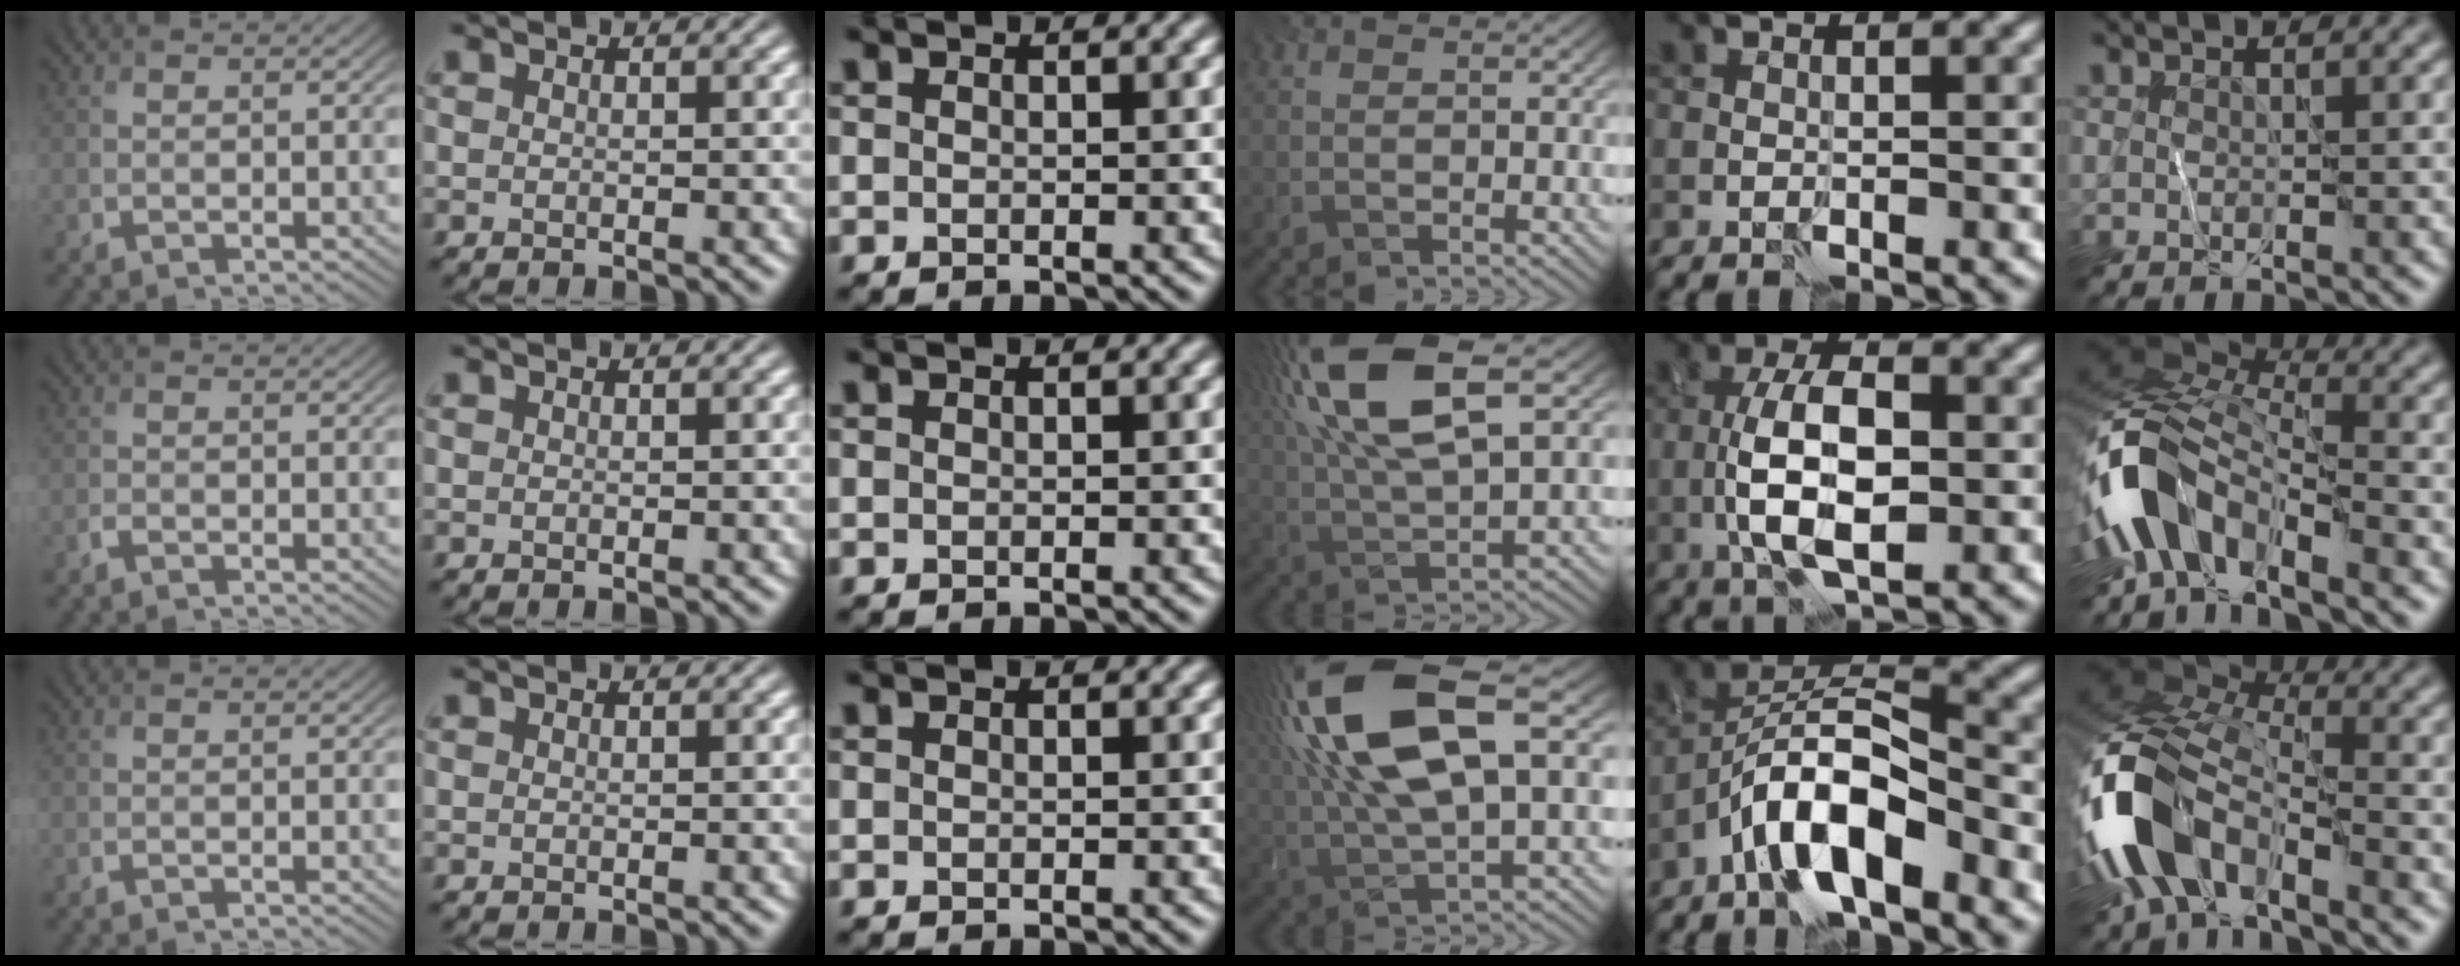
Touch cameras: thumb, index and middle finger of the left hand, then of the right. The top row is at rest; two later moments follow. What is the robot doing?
{"motion": "wipe", "object": "whiteboard"}